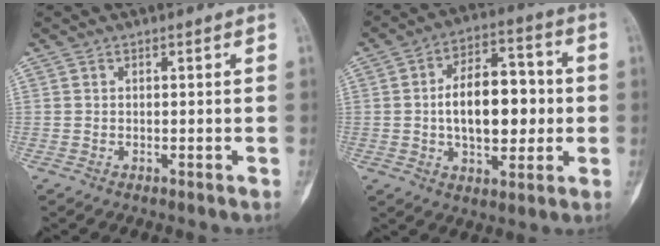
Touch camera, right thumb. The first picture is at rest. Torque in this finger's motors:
{"motor_torque": [0.94, 0.96, 0.53, -0.33, 0.34]}